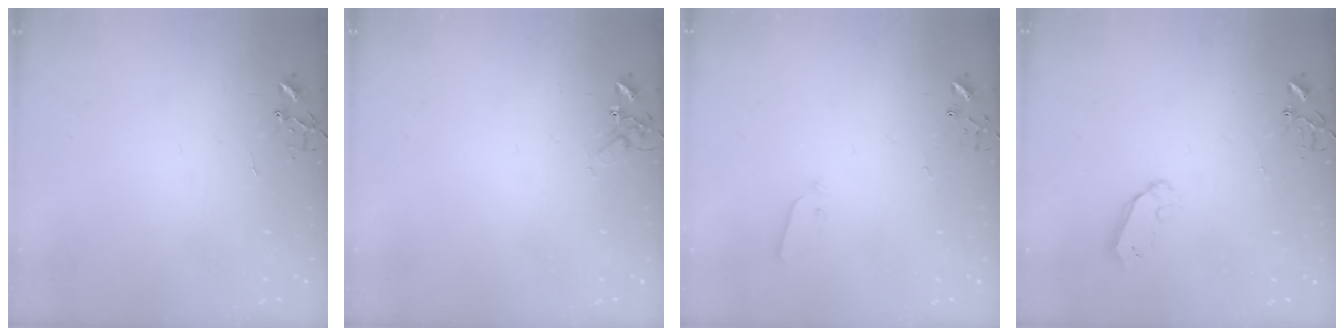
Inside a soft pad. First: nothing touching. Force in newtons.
{"total": 4.7, "press": 4.6, "slide": 0.6}
{"total": 3.0, "press": 3.0, "slide": 0.3}
{"total": 5.2, "press": 5.1, "slide": 0.5}